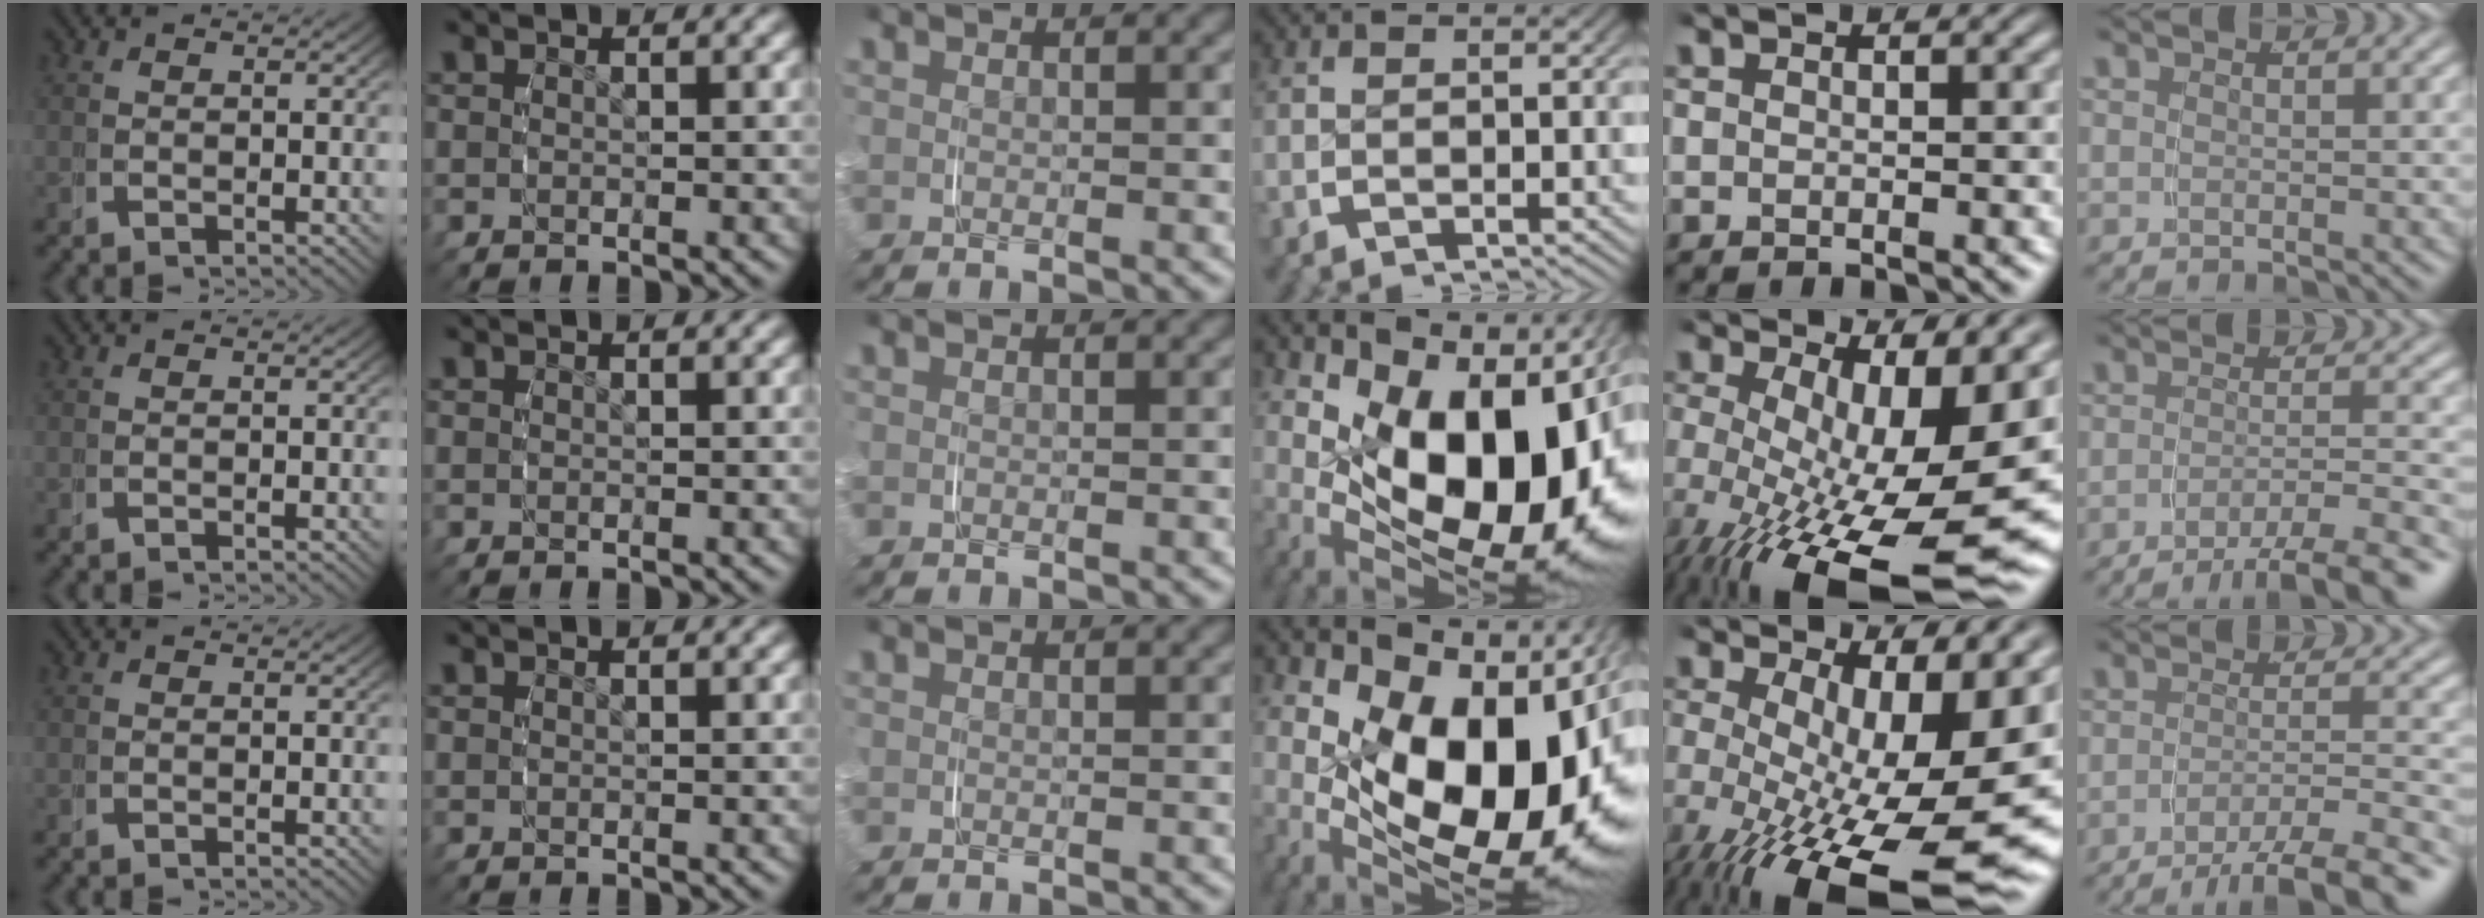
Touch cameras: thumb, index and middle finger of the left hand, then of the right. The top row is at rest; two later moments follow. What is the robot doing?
{"motion": "grasp_and_lifting", "object": "plastic wrap"}